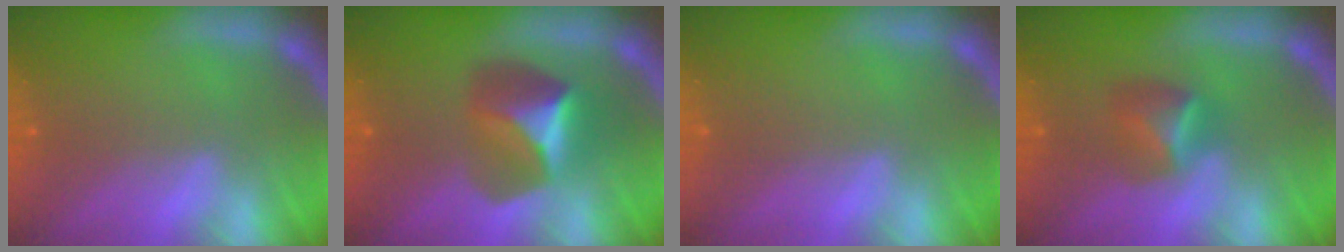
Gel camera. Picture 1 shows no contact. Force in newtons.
{"total": 4.9}
{"total": 0.0}
{"total": 2.9}